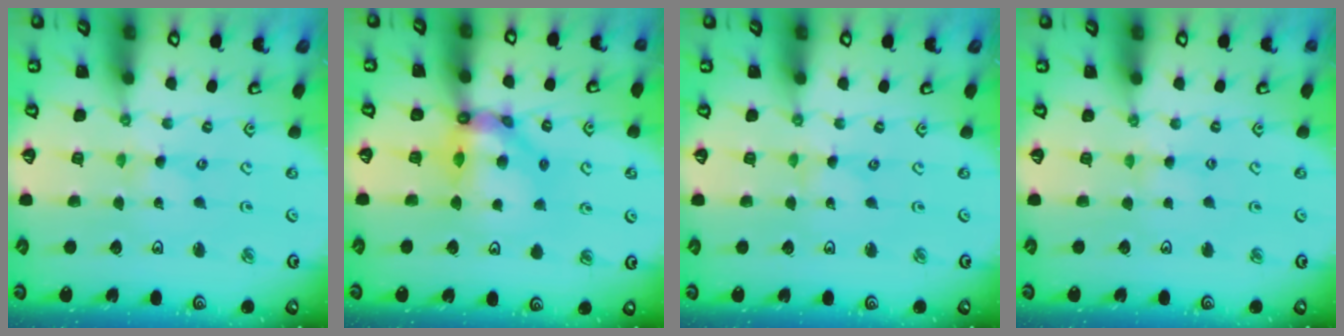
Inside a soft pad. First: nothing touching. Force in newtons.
{"total": 10.6, "press": 10.6, "slide": 1.2}
{"total": 0.0}
{"total": 2.9, "press": 2.9, "slide": 0.3}